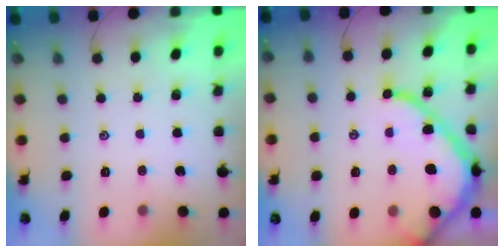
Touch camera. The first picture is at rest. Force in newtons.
{"total": 12.2, "press": 12.1, "slide": 1.4}